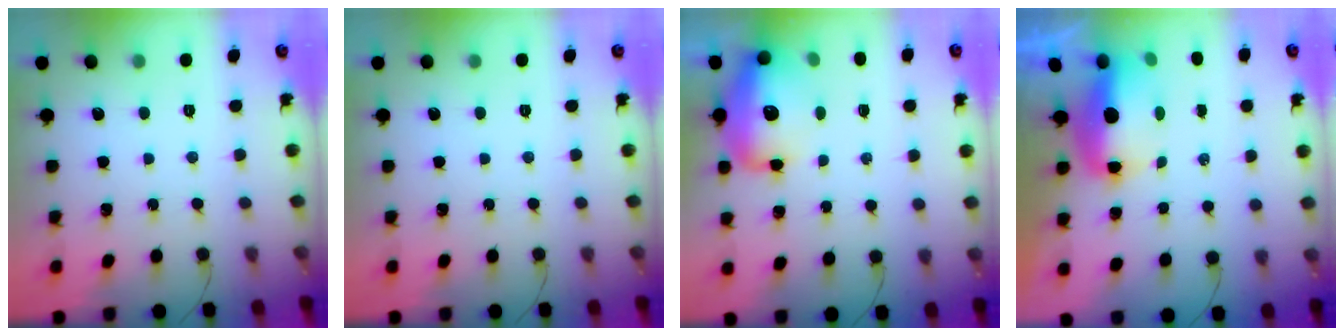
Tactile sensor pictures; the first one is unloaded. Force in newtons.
{"total": 0.0}
{"total": 15.6, "press": 15.2, "slide": 3.8}
{"total": 8.6, "press": 8.4, "slide": 1.6}